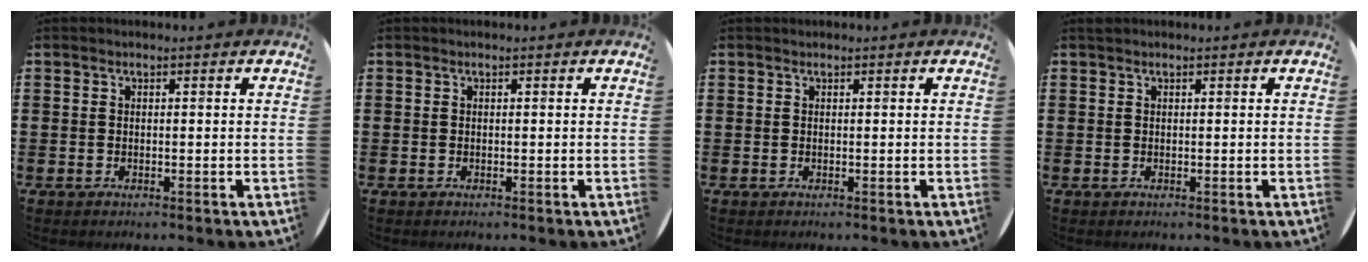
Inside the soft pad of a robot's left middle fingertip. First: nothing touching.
{"total": 0.0}
{"total": 0.0}
{"total": 0.0}